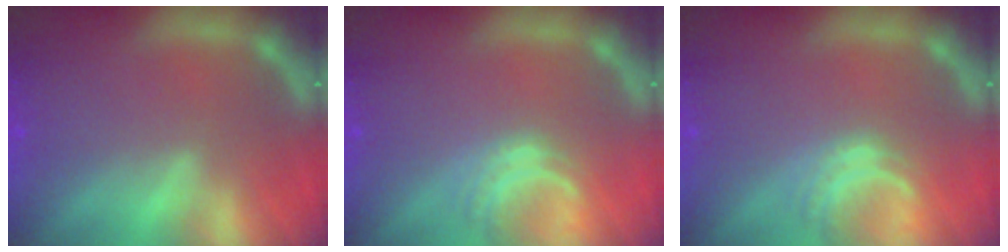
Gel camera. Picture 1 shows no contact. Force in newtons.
{"total": 3.0}
{"total": 3.0}